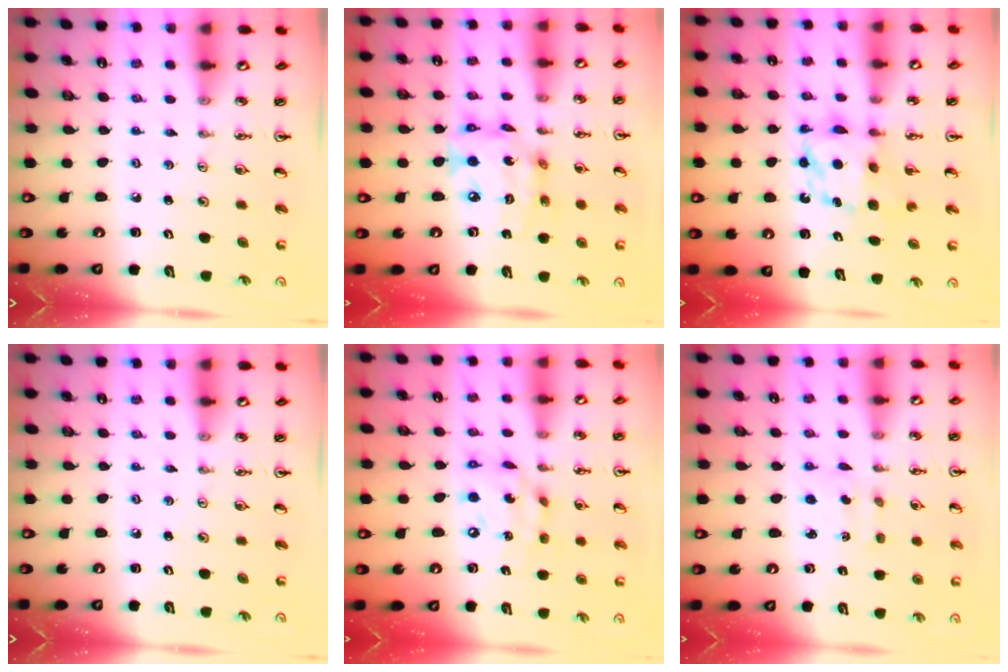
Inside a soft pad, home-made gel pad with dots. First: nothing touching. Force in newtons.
{"total": 14.7, "press": 14.6, "slide": 1.8}
{"total": 6.3, "press": 6.3, "slide": 0.5}
{"total": 0.0}
{"total": 11.2, "press": 11.1, "slide": 1.3}
{"total": 2.1, "press": 2.0, "slide": 0.7}